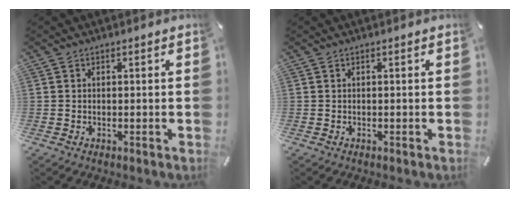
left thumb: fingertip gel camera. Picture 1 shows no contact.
{"total": 0.0}